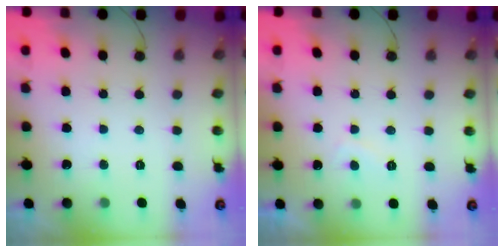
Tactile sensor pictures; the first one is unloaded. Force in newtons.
{"total": 1.6, "press": 1.5, "slide": 0.6}